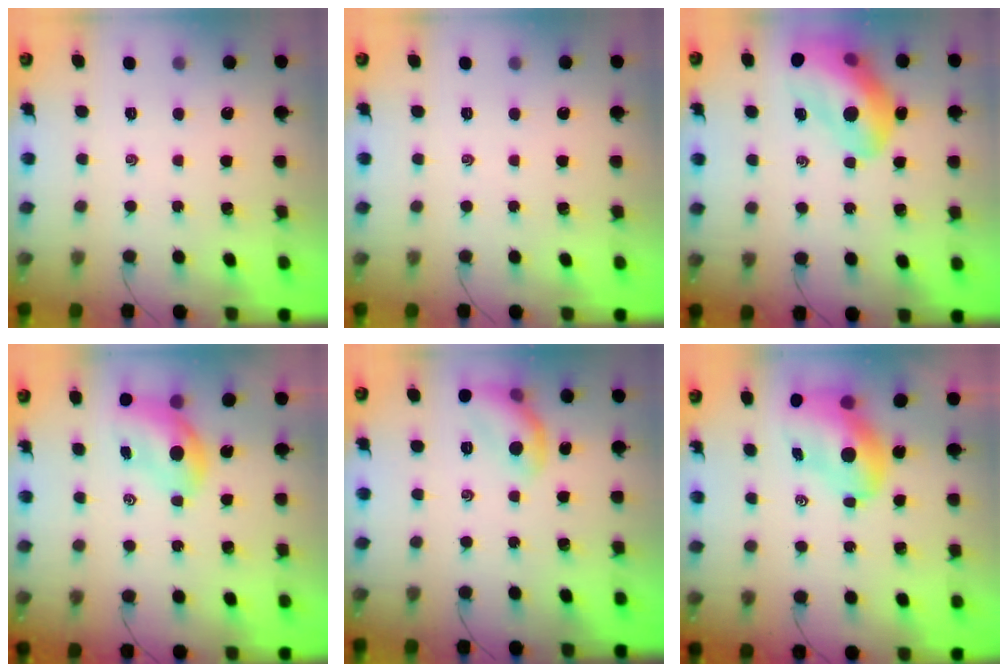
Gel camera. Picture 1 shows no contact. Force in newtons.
{"total": 0.0}
{"total": 19.7, "press": 19.2, "slide": 4.3}
{"total": 6.7, "press": 6.6, "slide": 0.8}
{"total": 9.4, "press": 9.3, "slide": 1.3}
{"total": 9.4, "press": 9.1, "slide": 2.1}